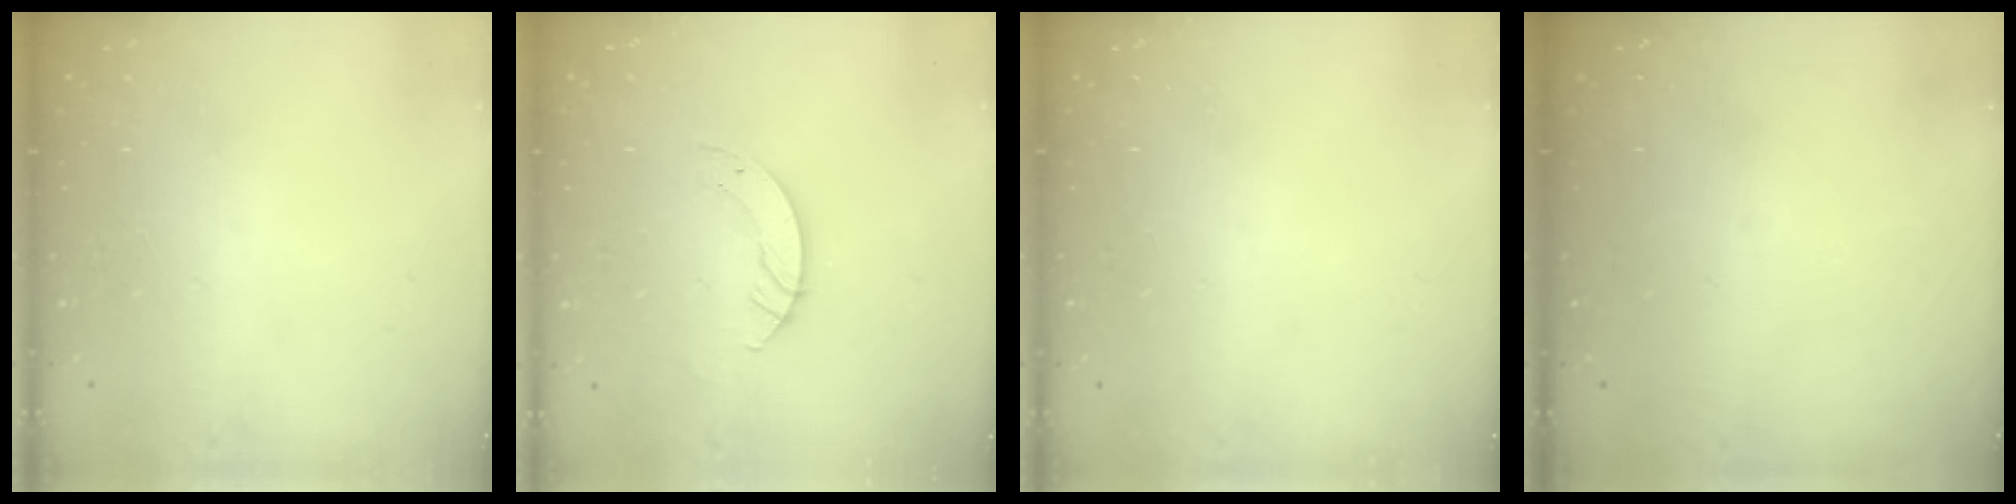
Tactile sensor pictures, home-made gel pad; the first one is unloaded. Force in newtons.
{"total": 4.4, "press": 4.4, "slide": 0.1}
{"total": 0.0}
{"total": 0.0}